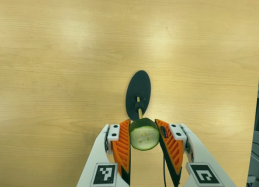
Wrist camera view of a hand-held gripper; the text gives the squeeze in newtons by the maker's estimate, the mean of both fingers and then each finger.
{"total": 9.5, "left": 9.0, "right": 10.1}